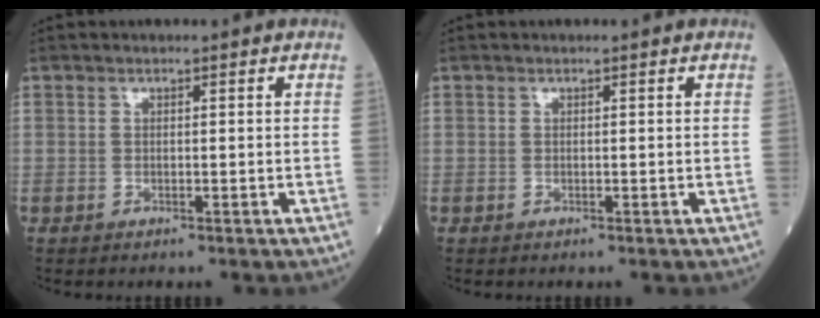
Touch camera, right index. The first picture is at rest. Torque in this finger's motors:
{"motor_torque": [0.00, 0.00, 0.00, 0.00]}